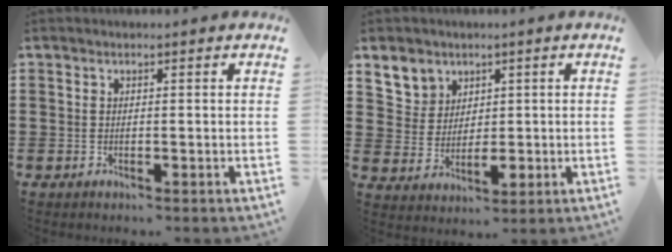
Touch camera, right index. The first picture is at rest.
{"total": 6.1, "force": [3.2, 5.1, 0.9], "torque": [-0.039, 0.007, 0.060]}